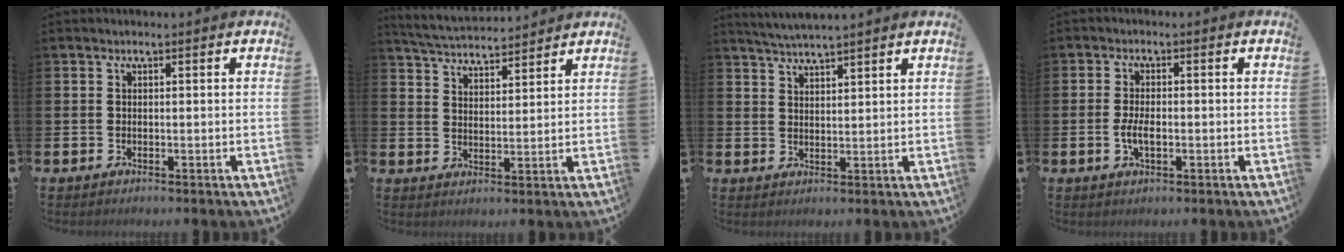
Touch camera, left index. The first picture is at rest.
{"total": 4.8, "force": [4.8, 0.4, 0.2], "torque": [-0.021, -0.029, 0.086]}
{"total": 3.4, "force": [3.4, -0.5, 0.2], "torque": [-0.017, -0.012, 0.063]}
{"total": 2.9, "force": [-0.6, 1.3, 2.5], "torque": [-0.040, -0.001, -0.012]}